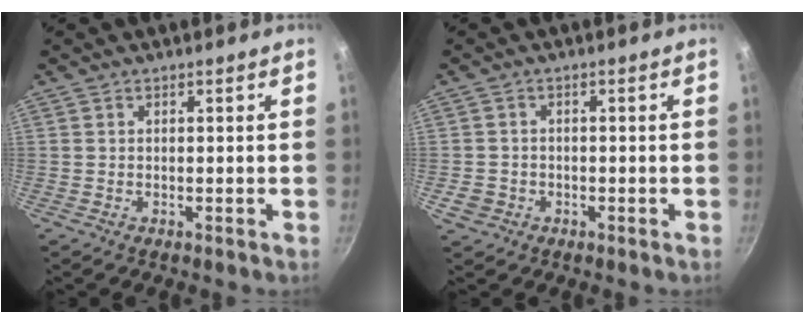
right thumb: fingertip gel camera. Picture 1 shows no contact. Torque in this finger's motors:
{"motor_torque": [0.38, -0.20, 0.29, 0.08, 0.05]}